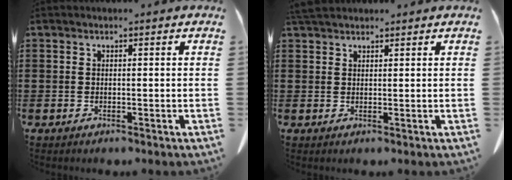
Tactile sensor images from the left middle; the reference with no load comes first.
{"total": 2.6, "force": [2.3, 0.7, 1.0], "torque": [-0.027, 0.001, 0.046]}